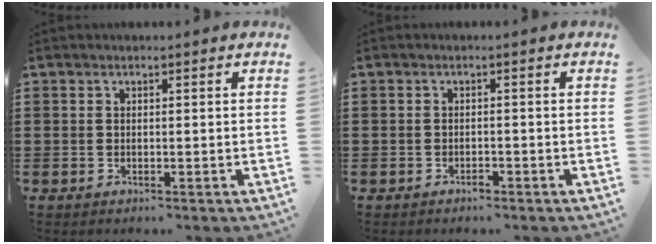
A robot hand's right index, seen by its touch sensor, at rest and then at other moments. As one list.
[{"total": 0.9, "force": [-0.8, 0.3, 0.3], "torque": [-0.009, -0.001, -0.017]}]